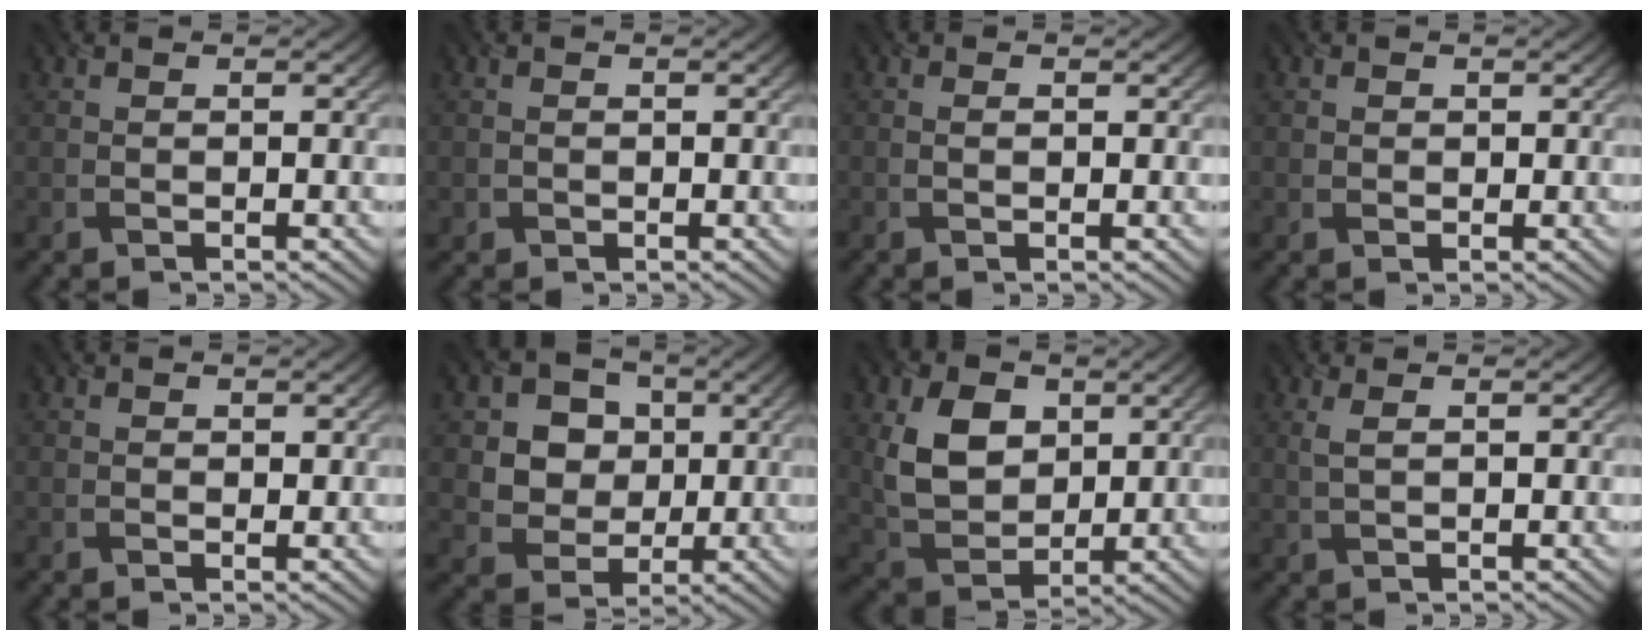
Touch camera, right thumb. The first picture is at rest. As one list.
[{"total": 0.7, "force": [-0.2, 0.7, 0.1], "torque": [0.001, -0.005, -0.006]}, {"total": 0.9, "force": [0.0, 0.4, 0.8], "torque": [-0.017, -0.001, 0.001]}, {"total": 0.8, "force": [0.2, 0.8, 0.2], "torque": [-0.003, -0.005, 0.002]}, {"total": 0.6, "force": [0.4, 0.5, 0.2], "torque": [-0.001, -0.005, 0.006]}, {"total": 7.9, "force": [1.9, 7.0, 3.3], "torque": [-0.091, 0.000, 0.036]}, {"total": 9.0, "force": [2.5, 6.3, 5.8], "torque": [-0.134, -0.004, 0.048]}, {"total": 1.8, "force": [0.9, 0.4, 1.5], "torque": [-0.039, 0.002, 0.020]}]